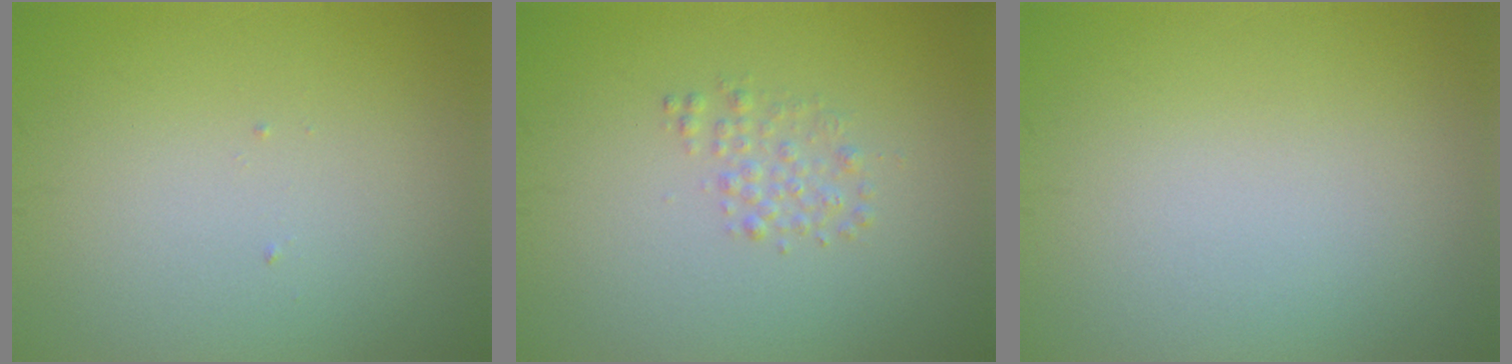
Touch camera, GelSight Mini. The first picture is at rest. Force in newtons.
{"total": 1.5, "press": 1.5, "slide": 0.0}
{"total": 0.0}